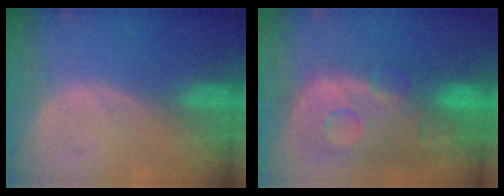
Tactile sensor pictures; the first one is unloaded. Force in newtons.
{"total": 13.3, "press": 10.7, "slide": 8.0}